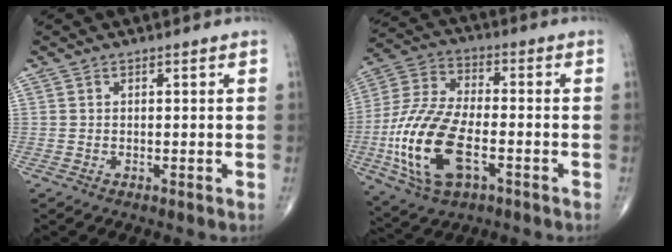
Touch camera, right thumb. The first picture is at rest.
{"total": 18.9, "force": [-5.3, 9.4, 15.5], "torque": [-0.331, 0.014, -0.095]}